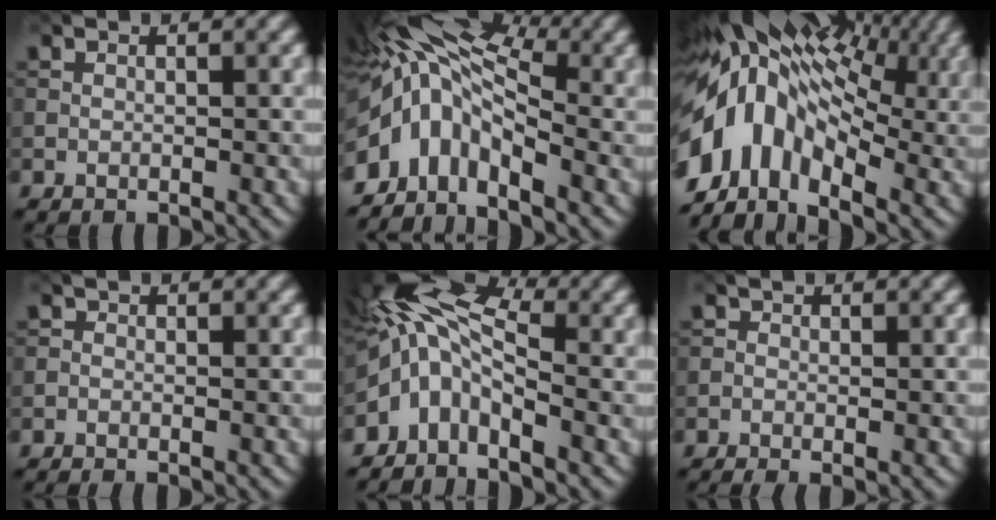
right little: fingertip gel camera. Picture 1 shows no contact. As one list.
[{"total": 9.9, "force": [-1.8, 5.4, 8.1], "torque": [-0.141, 0.011, -0.056]}, {"total": 13.9, "force": [-1.8, 9.4, 10.0], "torque": [-0.202, 0.005, -0.039]}, {"total": 0.7, "force": [-0.6, 0.2, 0.2], "torque": [-0.003, -0.001, -0.016]}, {"total": 6.6, "force": [-2.2, 3.7, 5.0], "torque": [-0.092, 0.019, -0.067]}, {"total": 1.2, "force": [-0.4, 0.7, 0.9], "torque": [-0.019, -0.003, -0.011]}]